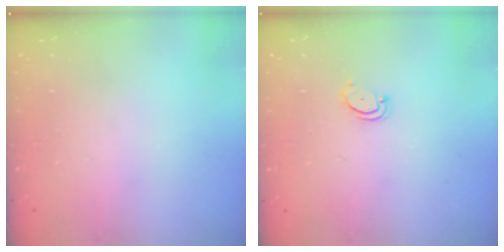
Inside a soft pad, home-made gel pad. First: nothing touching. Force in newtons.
{"total": 3.0, "press": 3.0, "slide": 0.2}